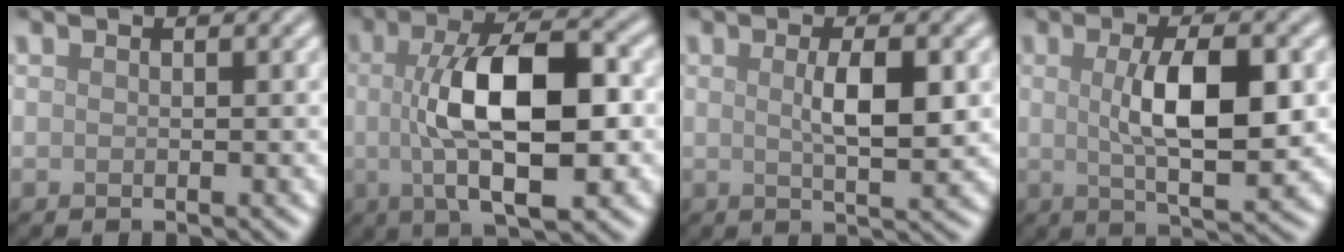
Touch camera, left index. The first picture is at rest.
{"total": 10.2, "force": [-0.1, 3.8, 9.4], "torque": [-0.156, 0.002, -0.002]}
{"total": 3.8, "force": [0.5, 0.9, 3.7], "torque": [-0.066, -0.001, 0.009]}
{"total": 7.2, "force": [0.6, 2.3, 6.8], "torque": [-0.115, -0.001, 0.010]}